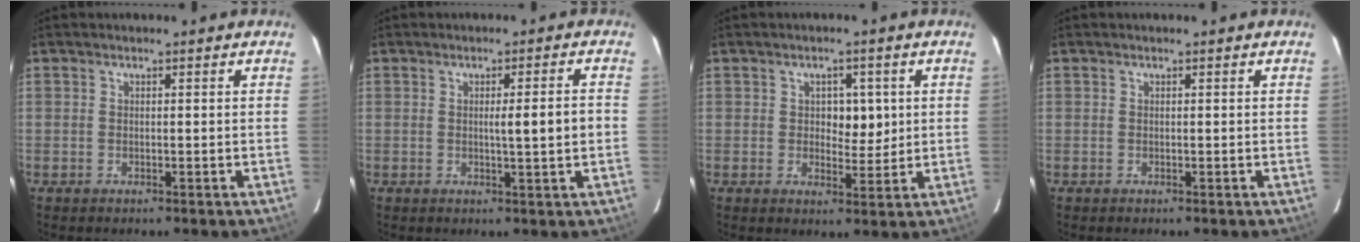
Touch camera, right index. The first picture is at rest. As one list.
[{"total": 4.2, "force": [-0.2, -0.4, 4.2], "torque": [-0.061, -0.002, -0.003]}, {"total": 4.3, "force": [0.9, 2.7, 3.2], "torque": [-0.037, 0.003, 0.016]}, {"total": 0.0}]